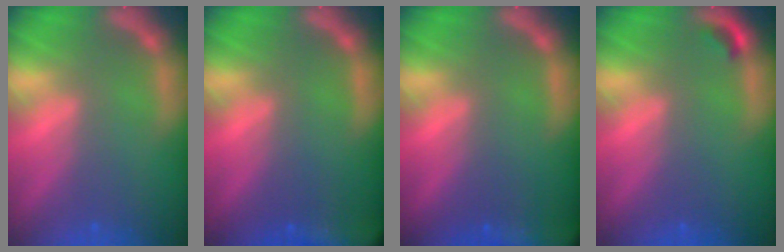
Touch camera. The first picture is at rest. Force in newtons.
{"total": 9.0}
{"total": 10.0}
{"total": 0.9}